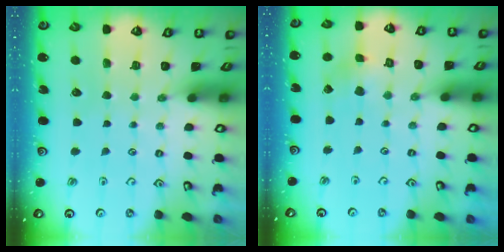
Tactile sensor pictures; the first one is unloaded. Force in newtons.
{"total": 2.6, "press": 2.6, "slide": 0.2}